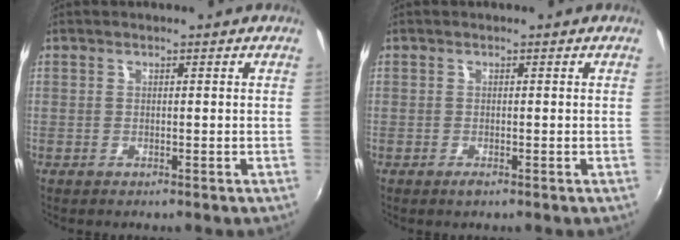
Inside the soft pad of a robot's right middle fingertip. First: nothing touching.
{"total": 0.9, "force": [-0.7, 0.4, 0.5], "torque": [-0.008, -0.005, -0.015]}